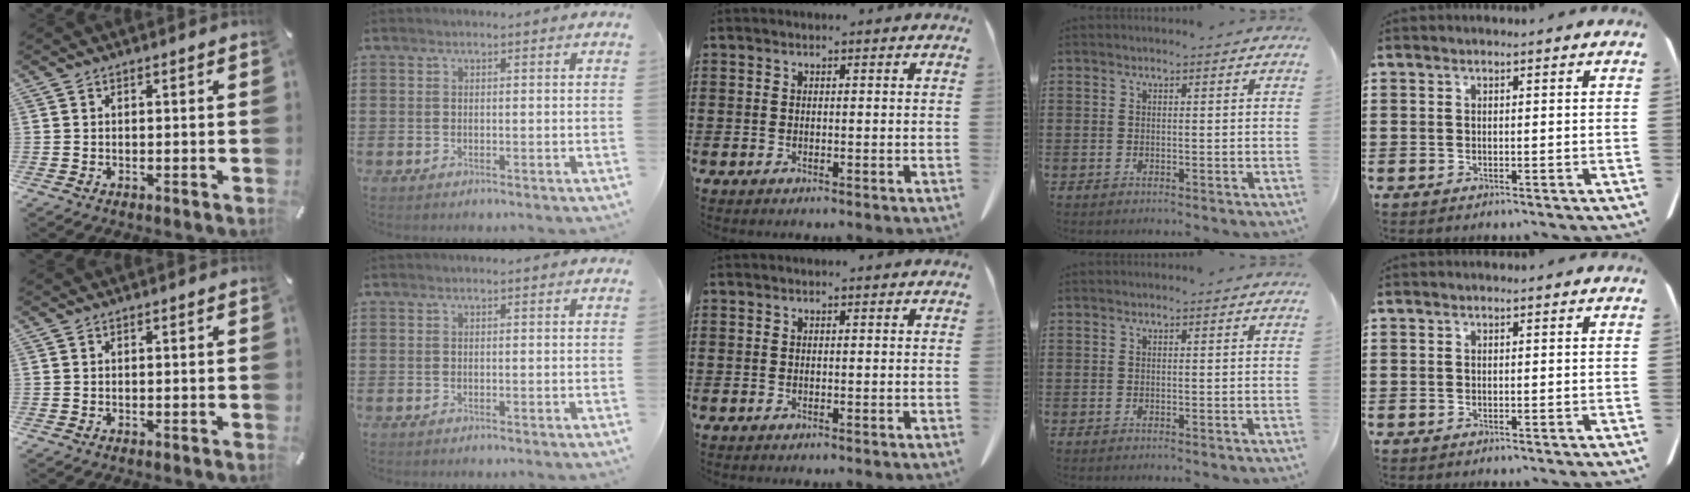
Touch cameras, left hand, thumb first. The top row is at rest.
{}